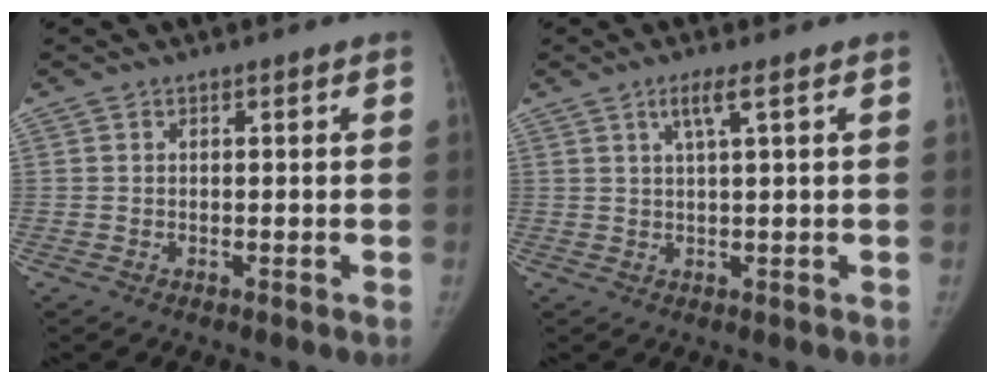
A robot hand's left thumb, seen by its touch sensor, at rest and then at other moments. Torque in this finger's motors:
{"motor_torque": [4.13, 0.88, 1.17, -0.90, 0.23]}